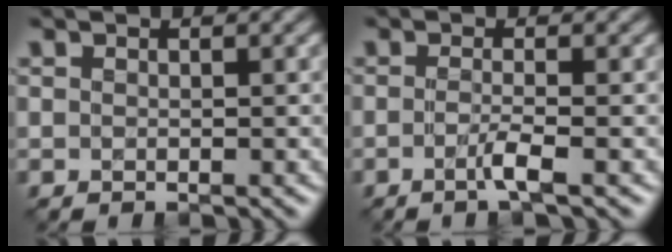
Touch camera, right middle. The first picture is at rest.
{"total": 2.0, "force": [-1.1, 0.3, 1.7], "torque": [-0.025, -0.002, -0.023]}